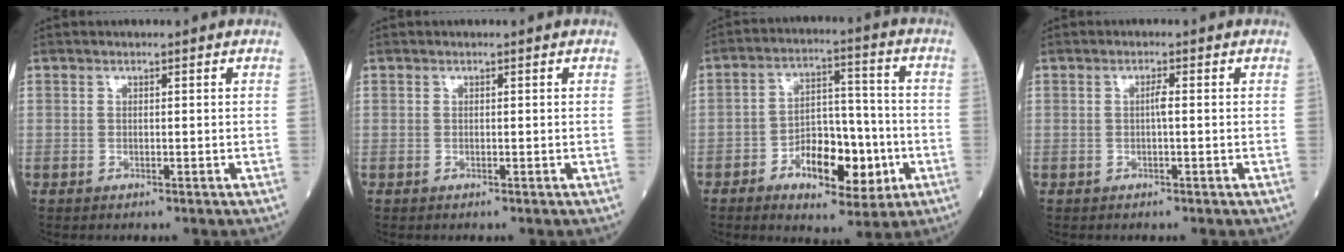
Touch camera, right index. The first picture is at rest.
{"total": 0.0}
{"total": 11.7, "force": [-4.2, 5.4, 9.5], "torque": [-0.155, 0.017, -0.063]}
{"total": 1.2, "force": [0.0, 0.0, 1.2], "torque": [-0.022, 0.002, -0.002]}